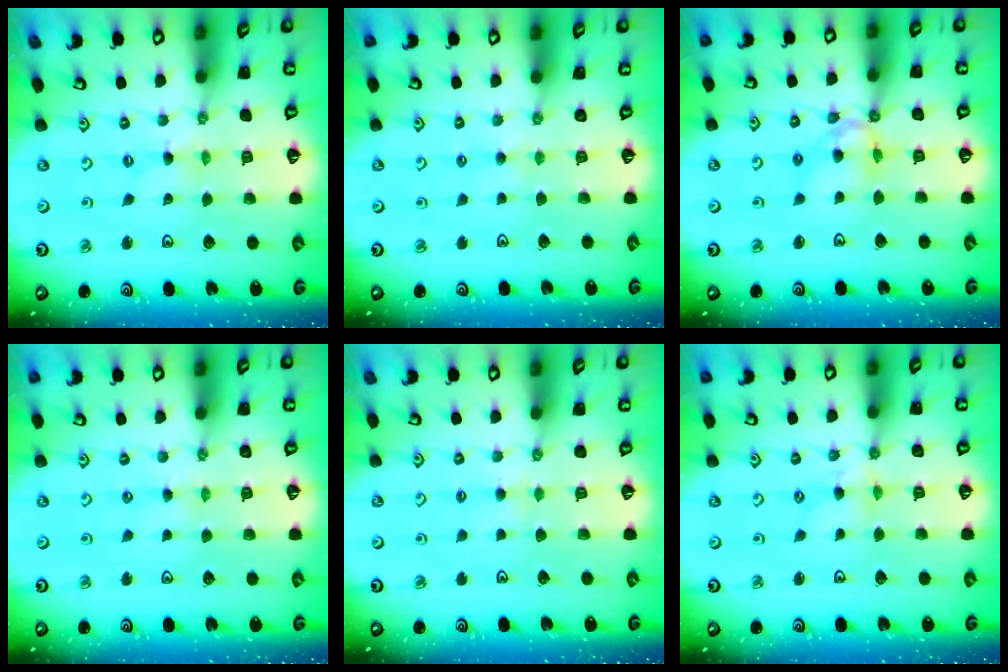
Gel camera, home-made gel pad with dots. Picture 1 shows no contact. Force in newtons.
{"total": 2.0, "press": 2.0, "slide": 0.4}
{"total": 8.6, "press": 8.5, "slide": 1.0}
{"total": 0.8, "press": 0.8, "slide": 0.3}
{"total": 3.3, "press": 3.3, "slide": 0.4}
{"total": 2.7, "press": 2.7, "slide": 0.3}